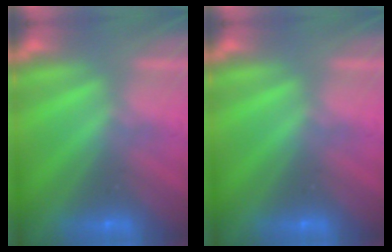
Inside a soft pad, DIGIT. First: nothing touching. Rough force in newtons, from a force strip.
{"total": 0.0}